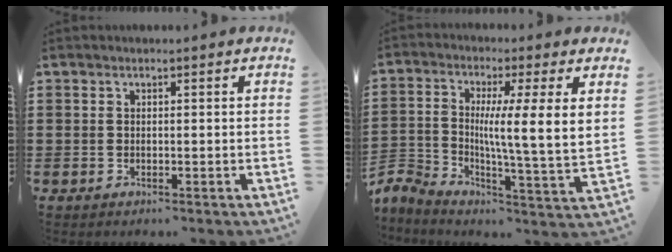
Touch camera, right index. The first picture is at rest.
{"total": 7.2, "force": [1.7, 0.5, 7.0], "torque": [-0.135, -0.023, 0.023]}